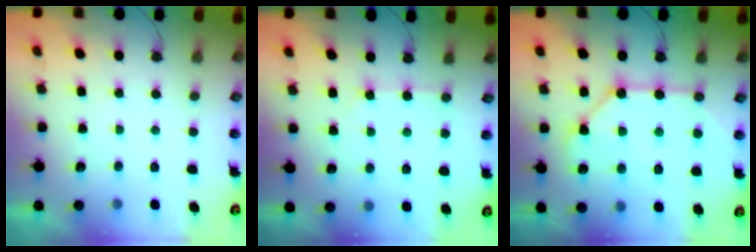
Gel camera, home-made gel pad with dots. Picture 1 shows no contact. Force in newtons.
{"total": 2.7, "press": 2.7, "slide": 0.4}
{"total": 11.7, "press": 11.7, "slide": 0.9}